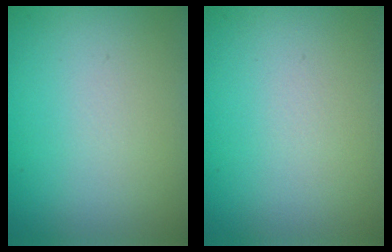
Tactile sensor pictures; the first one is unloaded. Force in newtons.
{"total": 0.0}